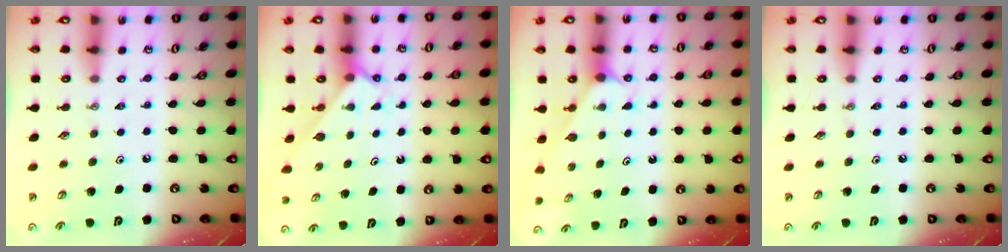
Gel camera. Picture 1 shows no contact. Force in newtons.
{"total": 3.5, "press": 3.5, "slide": 0.5}
{"total": 2.0, "press": 2.0, "slide": 0.3}
{"total": 0.0}